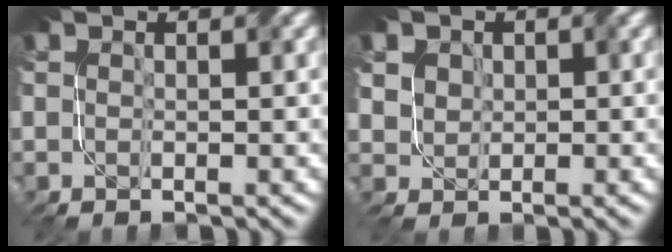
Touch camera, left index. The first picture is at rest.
{"total": 2.7, "force": [1.4, 2.3, 0.5], "torque": [-0.034, 0.005, 0.040]}